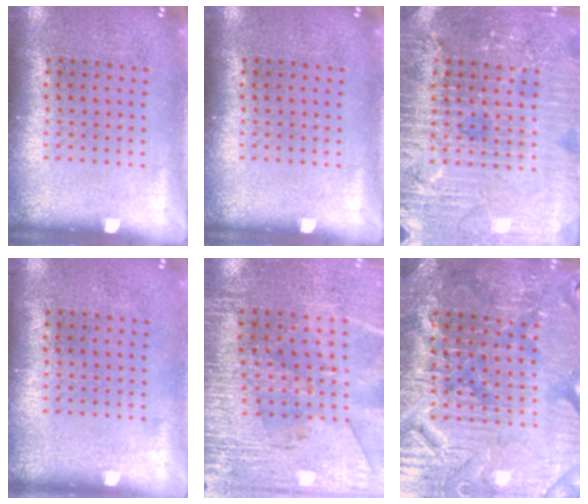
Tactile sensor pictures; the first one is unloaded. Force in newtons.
{"total": 0.0}
{"total": 4.3, "press": 4.1, "slide": 1.4}
{"total": 0.0}
{"total": 2.9, "press": 2.8, "slide": 0.8}
{"total": 3.8, "press": 3.7, "slide": 0.5}